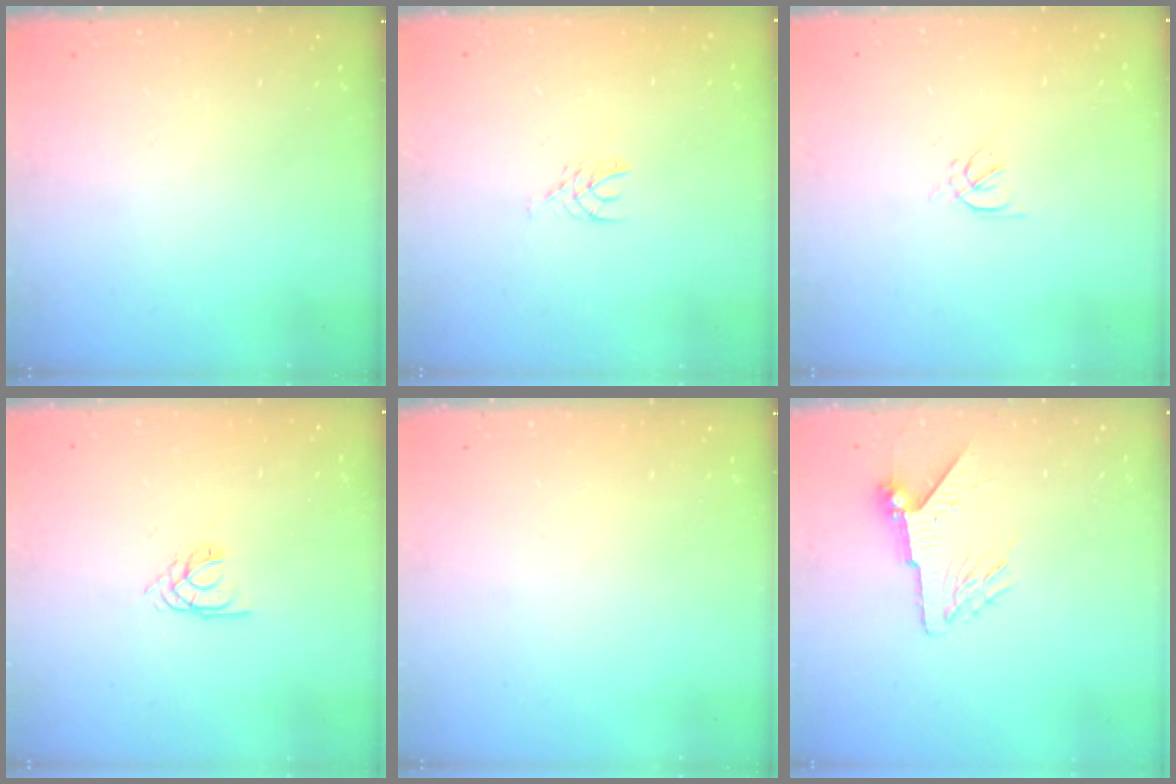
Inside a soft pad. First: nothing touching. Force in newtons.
{"total": 2.5, "press": 2.5, "slide": 0.2}
{"total": 1.5, "press": 1.4, "slide": 0.6}
{"total": 1.4, "press": 1.3, "slide": 0.3}
{"total": 0.0}
{"total": 6.8, "press": 6.7, "slide": 1.1}